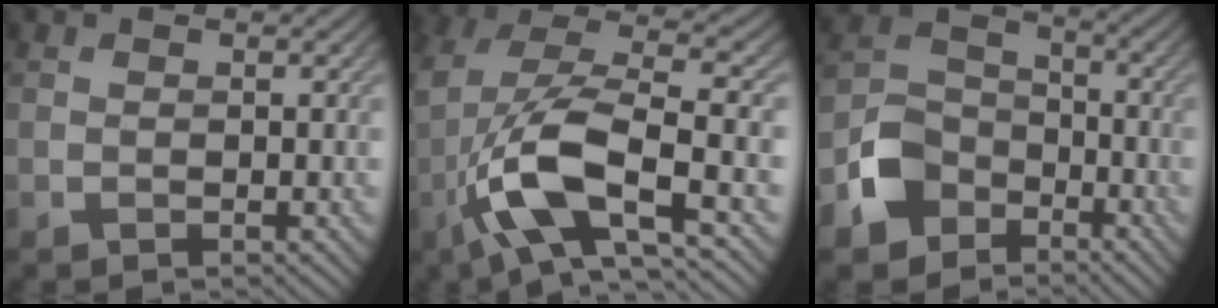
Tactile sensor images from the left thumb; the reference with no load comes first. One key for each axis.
{"total": 13.3, "fx": -4.0, "fy": 5.2, "fz": 11.6, "tx": -0.238, "ty": -0.004, "tz": -0.074}
{"total": 7.4, "fx": -4.3, "fy": 5.3, "fz": 2.8, "tx": -0.060, "ty": 0.000, "tz": -0.105}